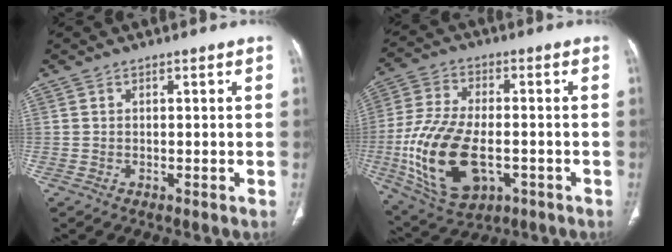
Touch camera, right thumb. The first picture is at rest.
{"total": 20.8, "force": [-5.0, 11.5, 16.6], "torque": [-0.328, -0.002, -0.064]}